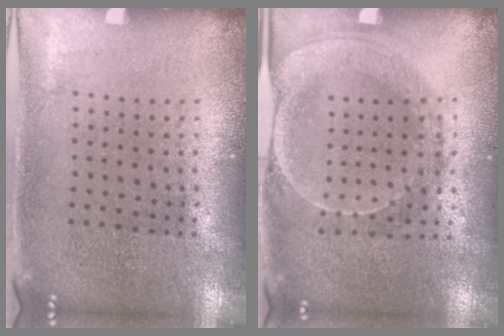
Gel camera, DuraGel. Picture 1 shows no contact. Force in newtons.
{"total": 1.8, "press": 1.7, "slide": 0.4}